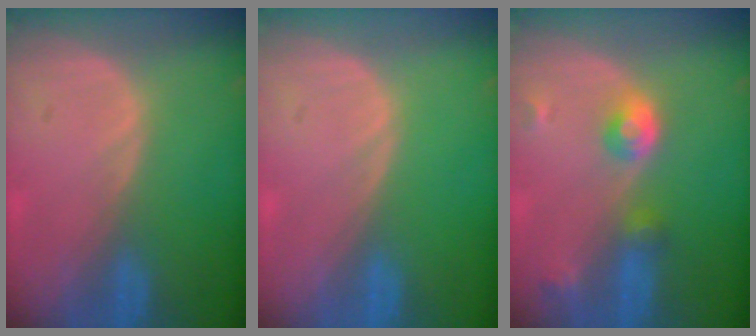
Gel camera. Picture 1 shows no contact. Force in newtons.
{"total": 0.0}
{"total": 4.6, "press": 4.1, "slide": 2.0}